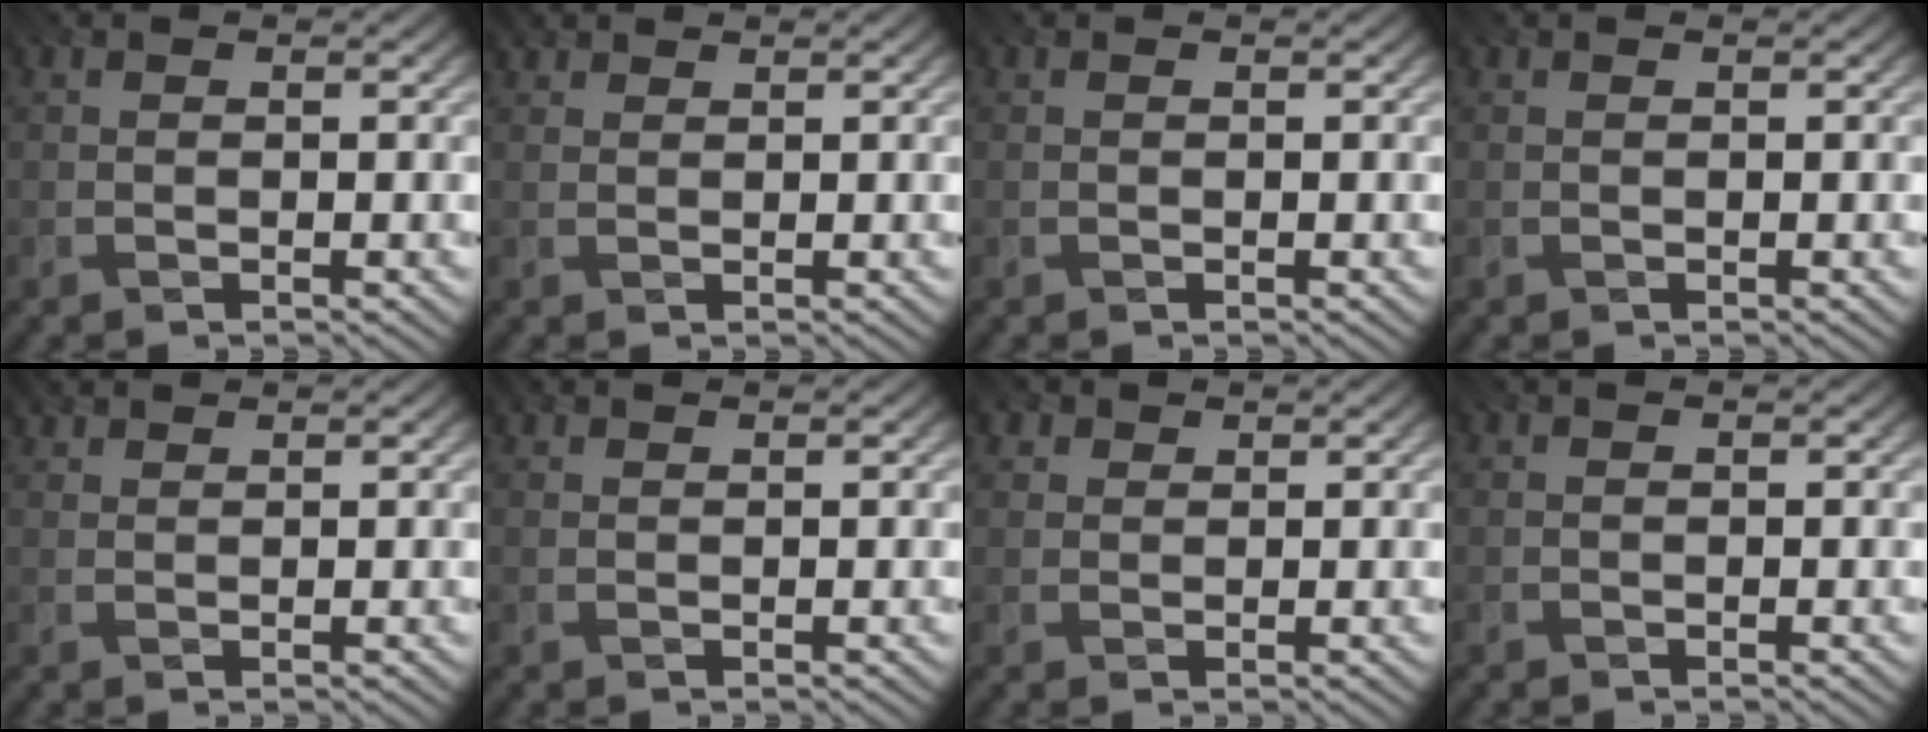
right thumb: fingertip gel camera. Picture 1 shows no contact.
{"total": 1.7, "force": [1.3, 0.9, 0.5], "torque": [-0.012, 0.000, 0.022]}
{"total": 0.0}
{"total": 0.0}
{"total": 1.7, "force": [1.5, 0.6, 0.5], "torque": [-0.014, 0.002, 0.026]}
{"total": 1.0, "force": [0.8, 0.4, 0.4], "torque": [-0.011, 0.000, 0.014]}
{"total": 2.1, "force": [1.3, 1.6, 0.6], "torque": [-0.017, 0.001, 0.025]}
{"total": 0.0}